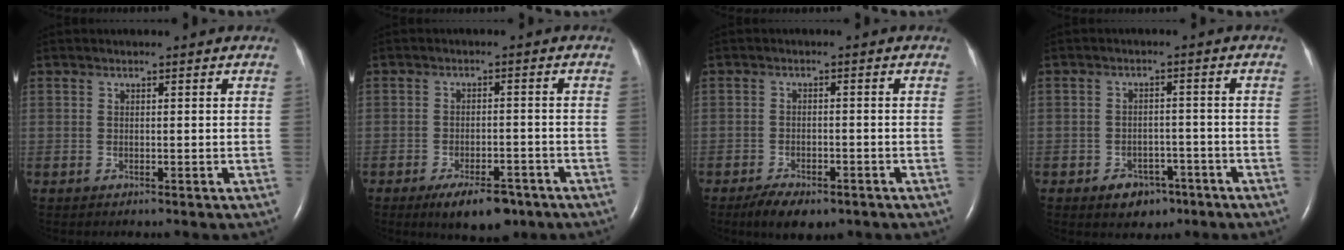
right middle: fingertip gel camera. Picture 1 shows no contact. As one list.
[{"total": 7.5, "force": [-5.2, 2.8, 4.6], "torque": [-0.072, -0.005, -0.078]}, {"total": 5.9, "force": [-4.3, 2.4, 3.3], "torque": [-0.053, -0.005, -0.064]}, {"total": 4.9, "force": [-2.9, 3.4, 1.9], "torque": [-0.027, 0.009, -0.032]}]